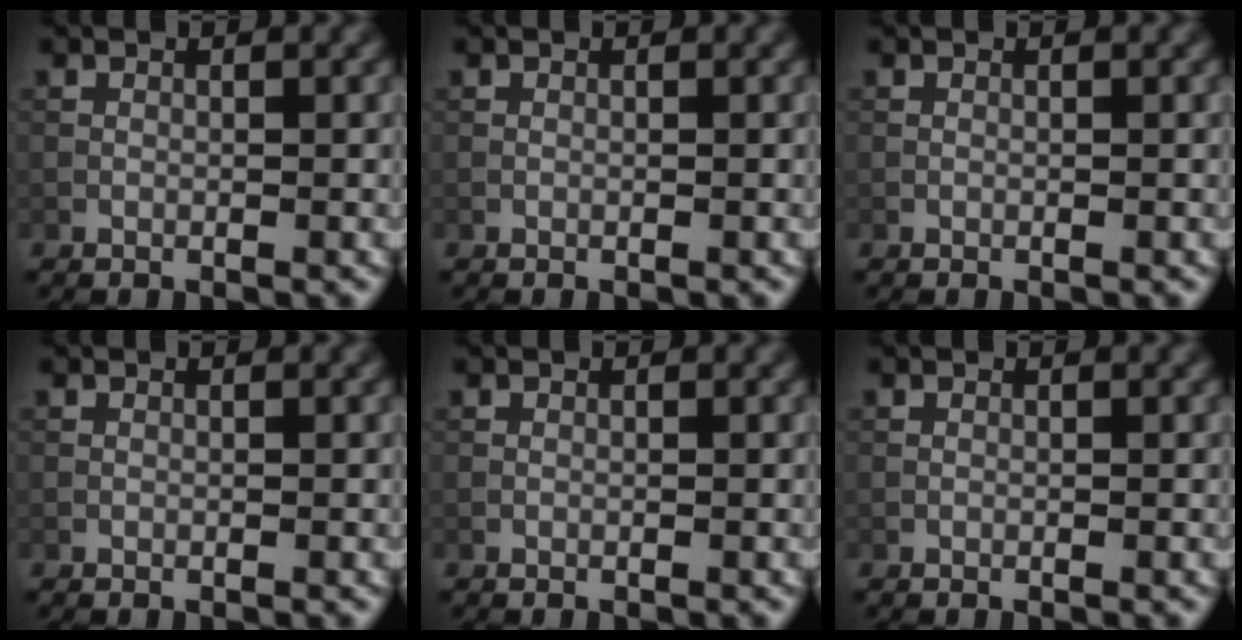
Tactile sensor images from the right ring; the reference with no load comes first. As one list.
[{"total": 0.0}, {"total": 0.0}, {"total": 0.0}, {"total": 0.0}, {"total": 0.0}]